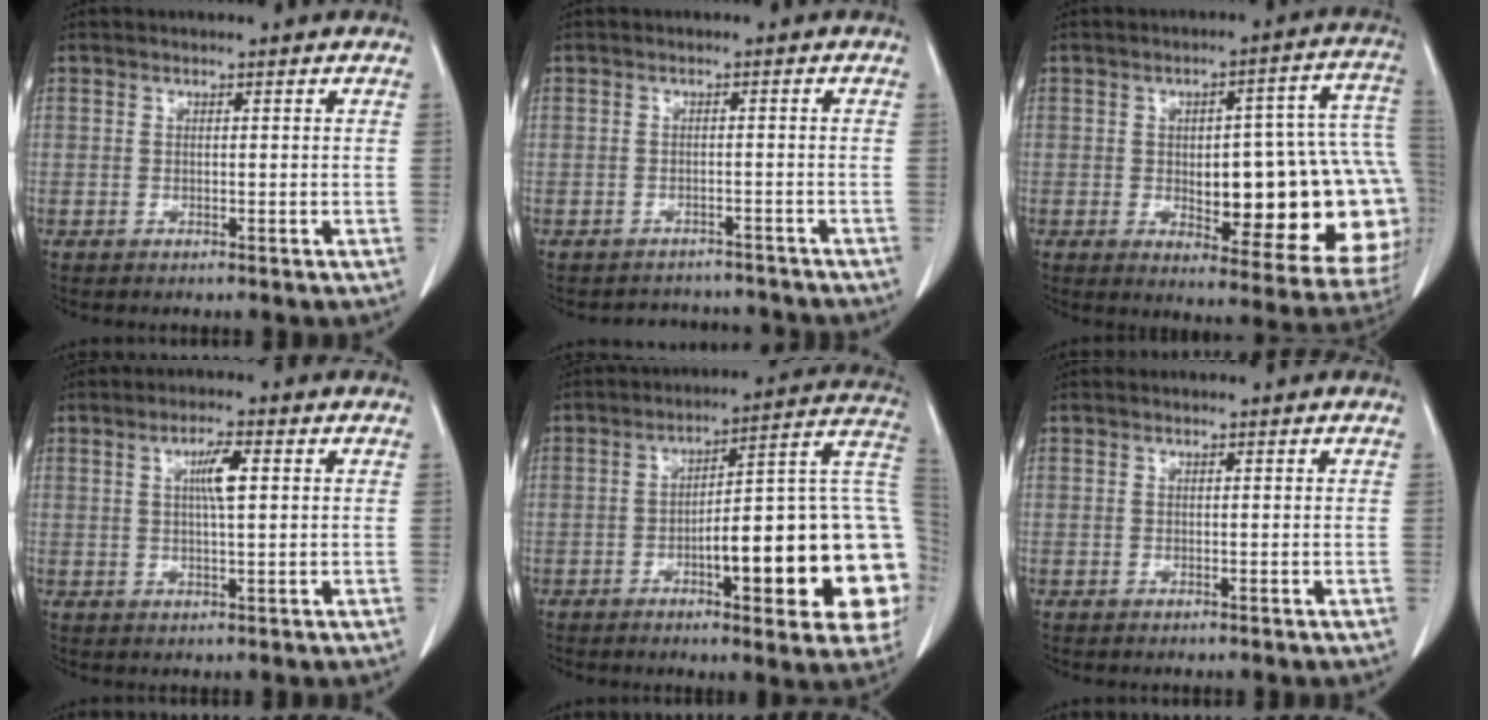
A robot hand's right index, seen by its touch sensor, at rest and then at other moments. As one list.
[{"total": 5.1, "force": [-4.7, 1.7, -0.6], "torque": [0.013, 0.016, -0.055]}, {"total": 22.6, "force": [-2.2, 6.8, 21.5], "torque": [-0.189, 0.034, -0.004]}, {"total": 4.2, "force": [1.1, 0.4, 4.1], "torque": [-0.073, 0.001, 0.018]}, {"total": 22.9, "force": [-4.8, 4.6, 21.9], "torque": [-0.207, 0.031, -0.054]}, {"total": 0.0}]